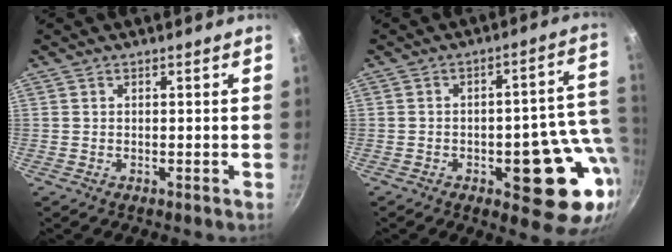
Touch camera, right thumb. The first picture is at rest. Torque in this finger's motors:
{"motor_torque": [2.28, 1.85, 1.47, -0.36, 0.29]}